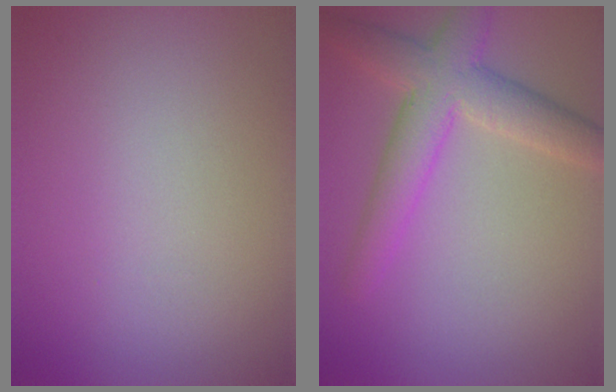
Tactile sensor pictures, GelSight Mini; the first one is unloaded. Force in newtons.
{"total": 5.5, "press": 5.5, "slide": 0.2}